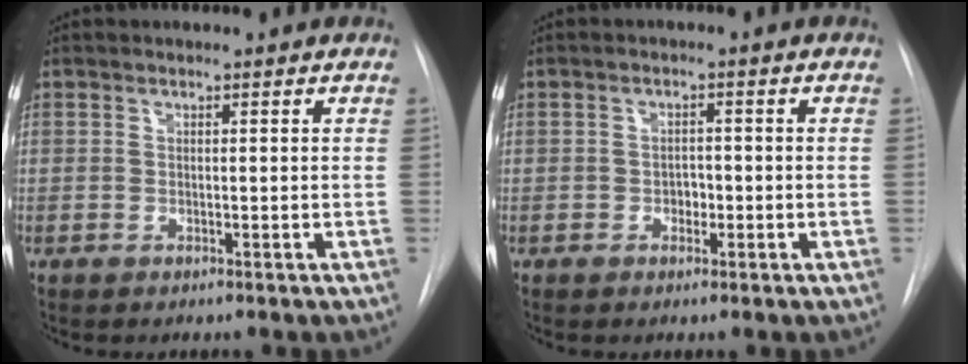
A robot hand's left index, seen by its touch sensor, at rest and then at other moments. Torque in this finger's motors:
{"motor_torque": [0.10, 0.02, 0.02, 0.00]}